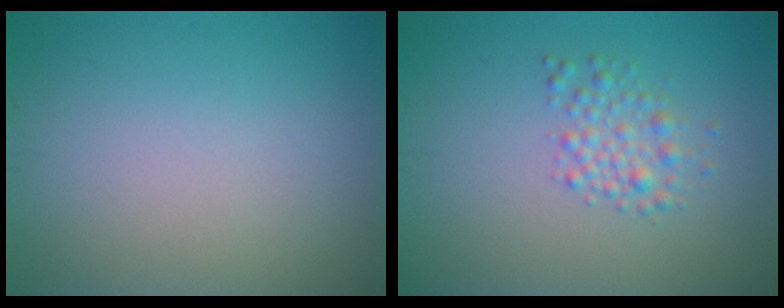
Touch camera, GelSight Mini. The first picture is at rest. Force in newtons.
{"total": 2.2, "press": 2.2, "slide": 0.1}